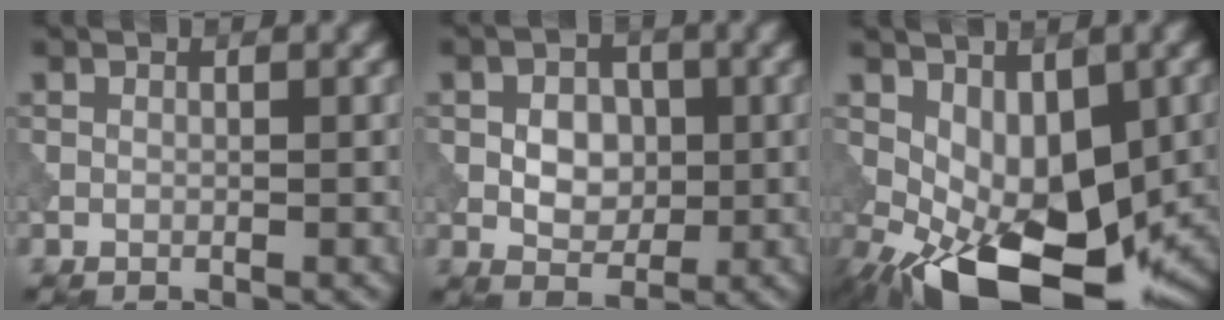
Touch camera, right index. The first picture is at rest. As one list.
[{"total": 4.0, "force": [0.0, 2.9, 2.8], "torque": [-0.042, -0.002, -0.002]}, {"total": 12.6, "force": [-3.3, 6.9, 10.0], "torque": [-0.152, -0.029, -0.045]}]